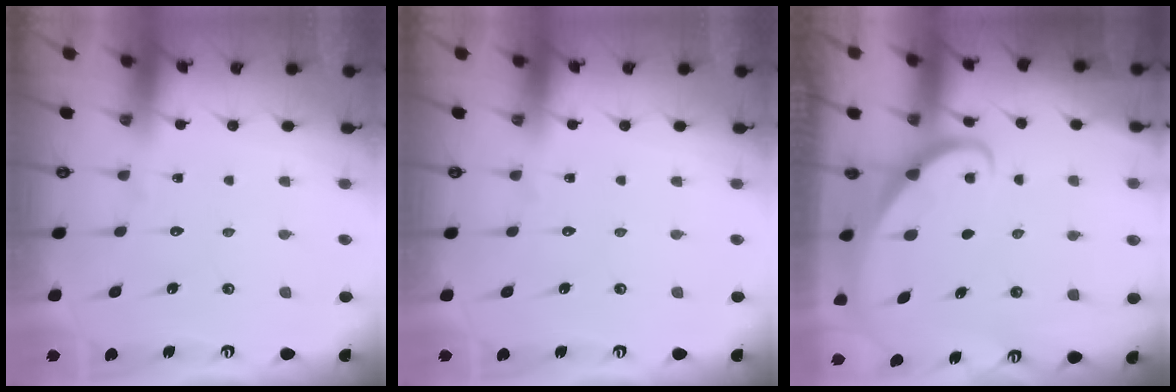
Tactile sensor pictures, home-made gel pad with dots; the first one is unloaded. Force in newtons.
{"total": 0.0}
{"total": 2.0, "press": 2.0, "slide": 0.3}